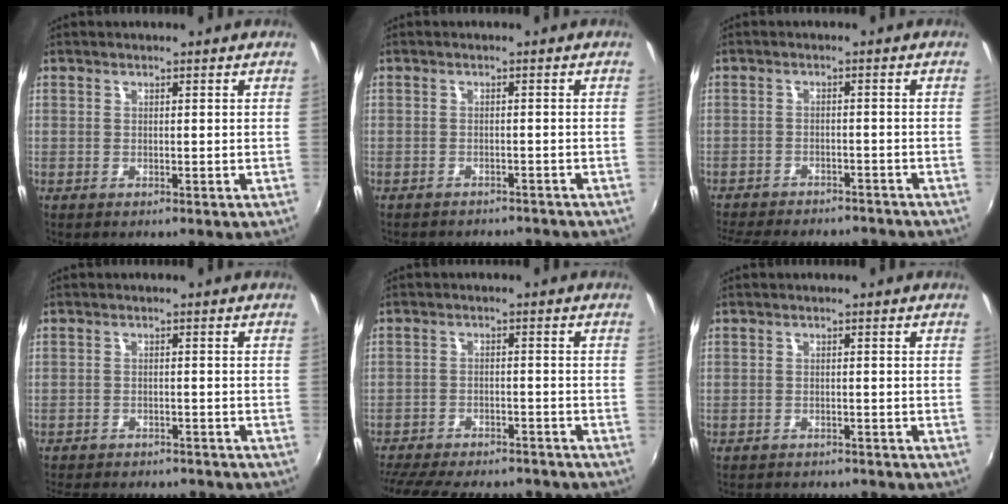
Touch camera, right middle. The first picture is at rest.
{"total": 6.6, "force": [-6.0, 1.9, 2.0], "torque": [-0.048, -0.012, -0.079]}
{"total": 16.0, "force": [-13.8, 4.9, 6.5], "torque": [-0.145, -0.015, -0.190]}
{"total": 13.6, "force": [-11.9, 4.1, 5.2], "torque": [-0.118, -0.015, -0.163]}
{"total": 20.8, "force": [-17.8, 6.3, 8.6], "torque": [-0.189, -0.013, -0.245]}
{"total": 8.2, "force": [-7.5, 1.9, 2.7], "torque": [-0.066, -0.013, -0.105]}